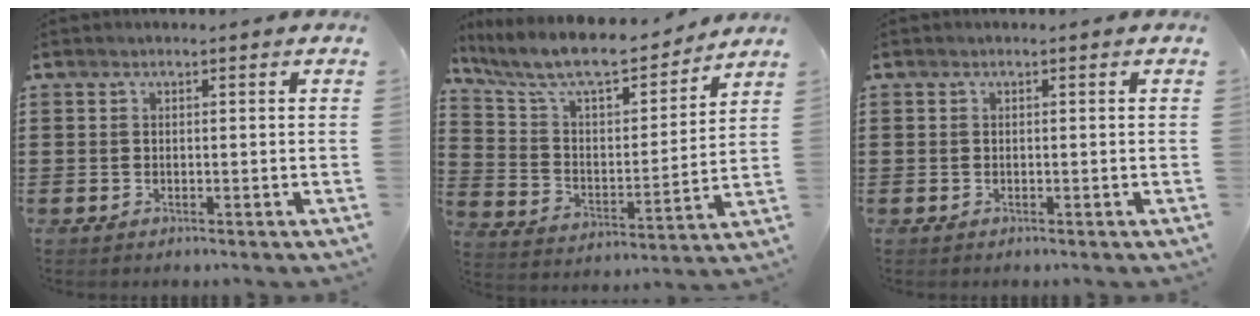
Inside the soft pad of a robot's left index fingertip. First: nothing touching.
{"total": 10.4, "force": [9.0, 1.8, 4.7], "torque": [-0.130, -0.057, 0.156]}
{"total": 0.0}